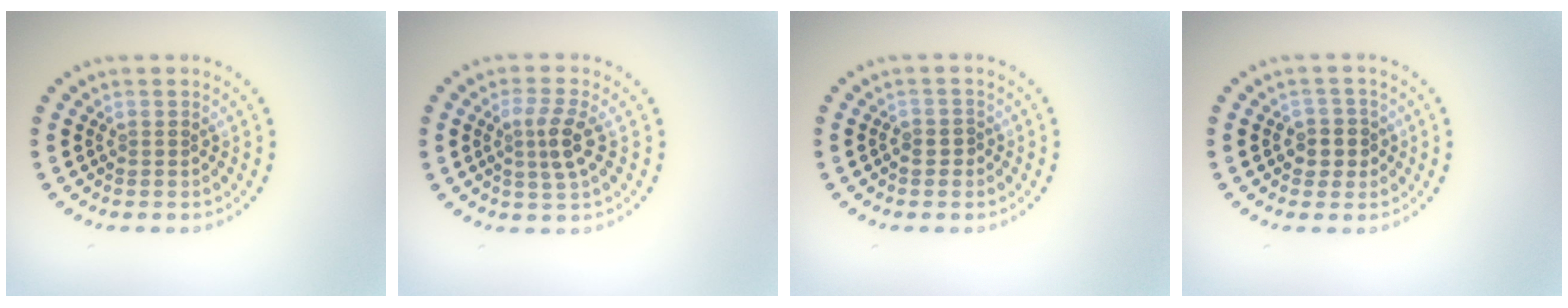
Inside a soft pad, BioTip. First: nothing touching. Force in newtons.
{"total": 2.7, "press": 2.5, "slide": 1.1}
{"total": 1.1, "press": 0.9, "slide": 0.7}
{"total": 2.3, "press": 2.1, "slide": 1.0}